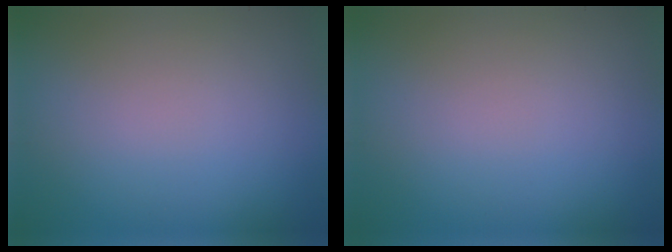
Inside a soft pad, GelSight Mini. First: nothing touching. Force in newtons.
{"total": 0.0}